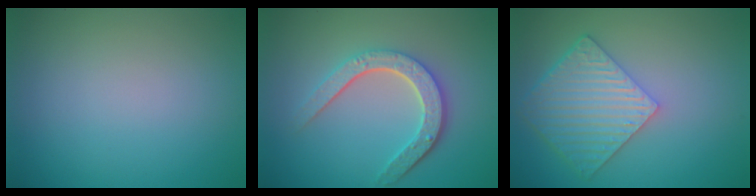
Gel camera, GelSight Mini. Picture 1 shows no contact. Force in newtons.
{"total": 4.7, "press": 3.5, "slide": 3.0}
{"total": 6.0, "press": 4.4, "slide": 4.1}